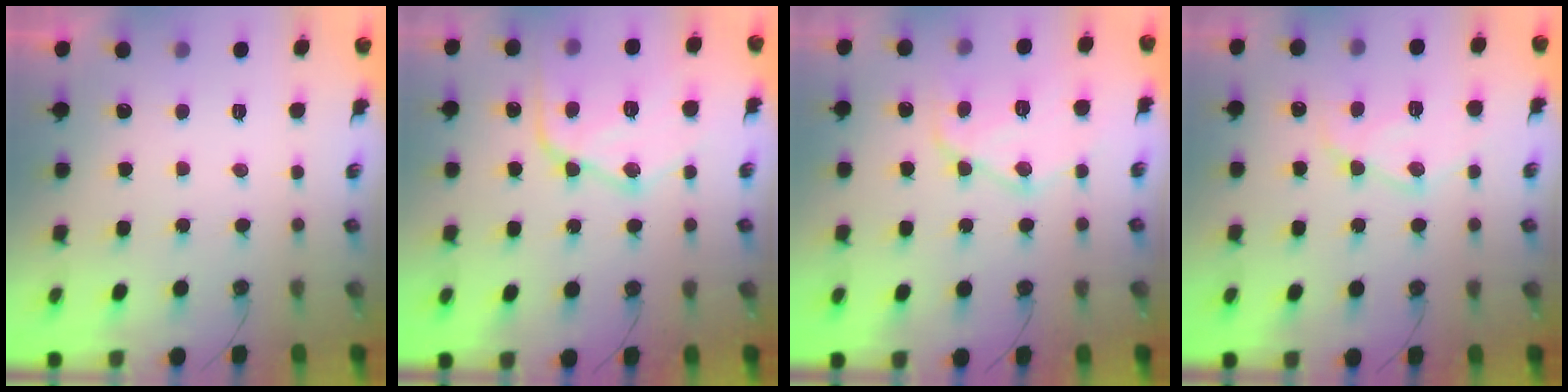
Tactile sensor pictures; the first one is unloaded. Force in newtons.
{"total": 17.2, "press": 17.1, "slide": 1.7}
{"total": 14.6, "press": 14.6, "slide": 1.3}
{"total": 12.7, "press": 12.7, "slide": 1.1}